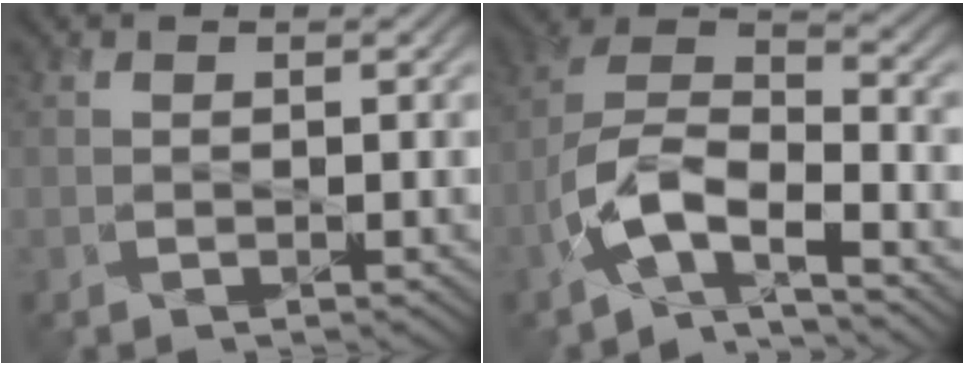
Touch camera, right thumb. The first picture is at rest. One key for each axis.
{"total": 9.4, "fx": -5.2, "fy": 4.0, "fz": 6.7, "tx": -0.135, "ty": -0.004, "tz": -0.113}